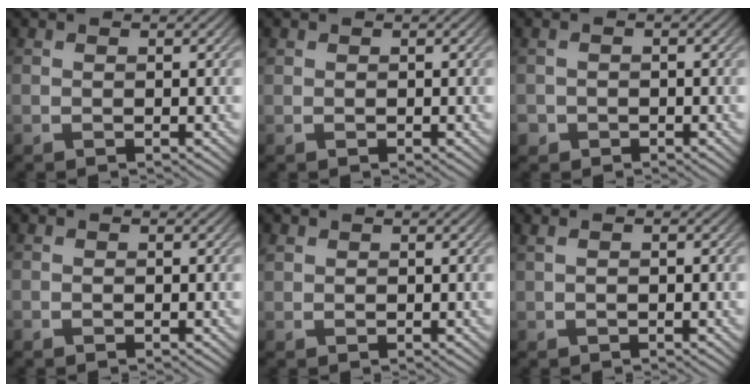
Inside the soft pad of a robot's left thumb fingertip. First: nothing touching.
{"total": 0.6, "force": [0.3, 0.5, 0.1], "torque": [-0.001, -0.002, 0.005]}
{"total": 1.6, "force": [-0.9, 1.3, 0.3], "torque": [-0.006, -0.006, -0.018]}
{"total": 0.5, "force": [-0.4, 0.3, 0.2], "torque": [-0.003, -0.003, -0.006]}
{"total": 1.1, "force": [0.6, 0.9, 0.3], "torque": [-0.007, 0.002, 0.012]}
{"total": 1.1, "force": [0.2, 0.4, 1.0], "torque": [-0.021, 0.002, 0.002]}